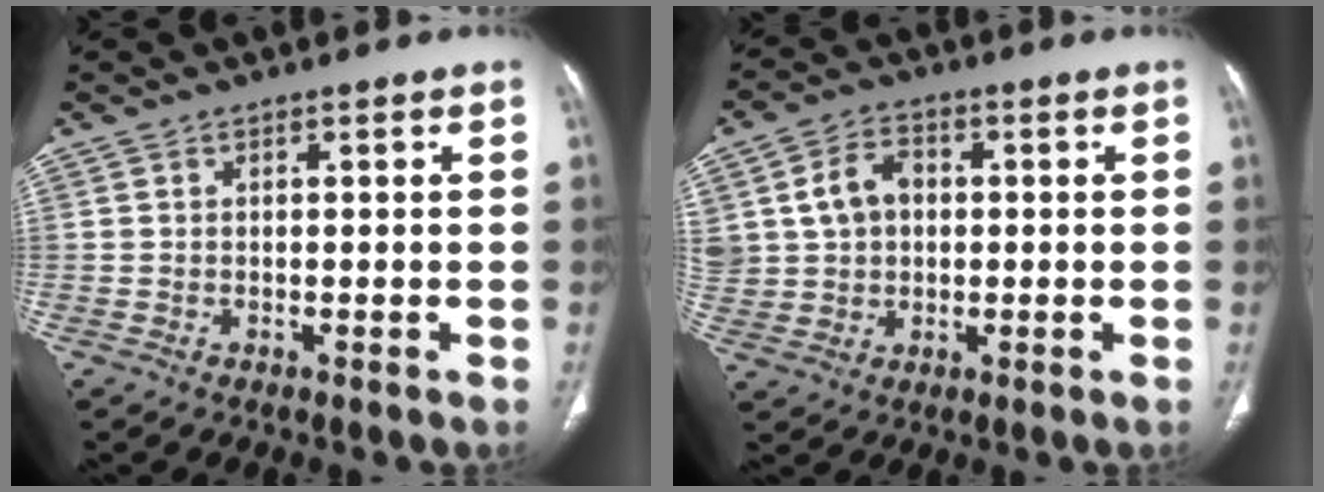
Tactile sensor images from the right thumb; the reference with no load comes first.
{"total": 10.1, "force": [1.8, 8.0, 5.9], "torque": [-0.099, 0.009, 0.037]}